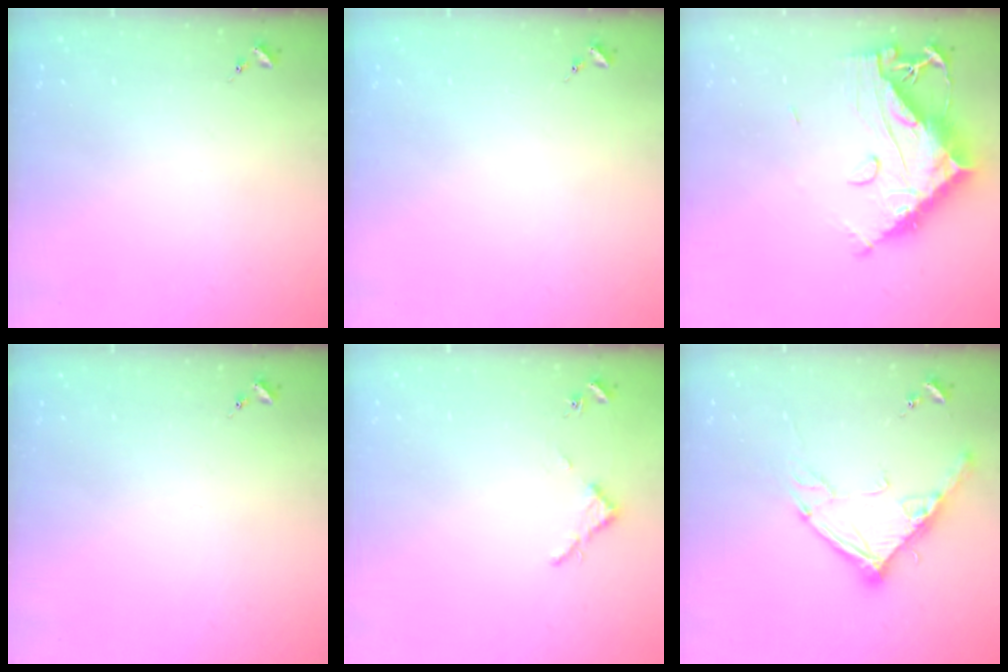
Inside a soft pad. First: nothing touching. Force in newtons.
{"total": 0.0}
{"total": 17.4, "press": 17.3, "slide": 1.6}
{"total": 0.0}
{"total": 2.8, "press": 2.8, "slide": 0.3}
{"total": 14.5, "press": 14.4, "slide": 1.4}